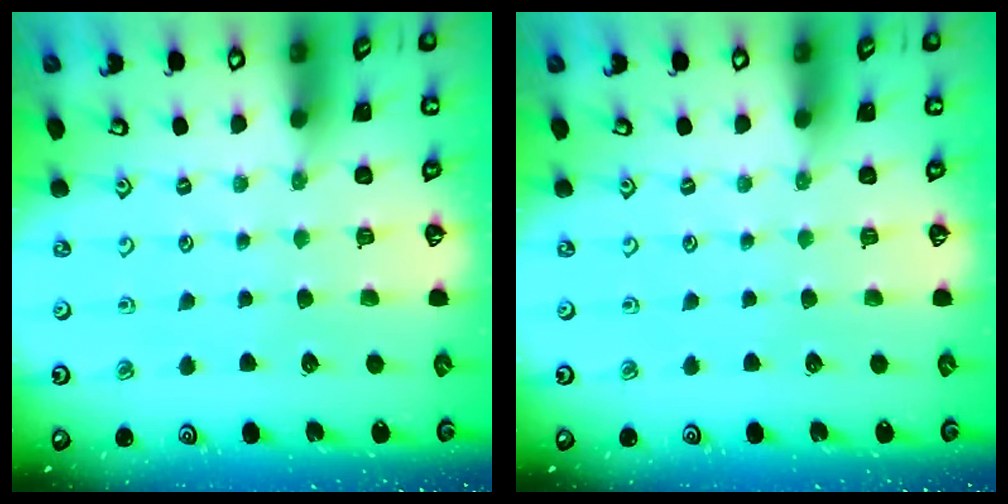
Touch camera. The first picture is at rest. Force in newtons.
{"total": 0.0}